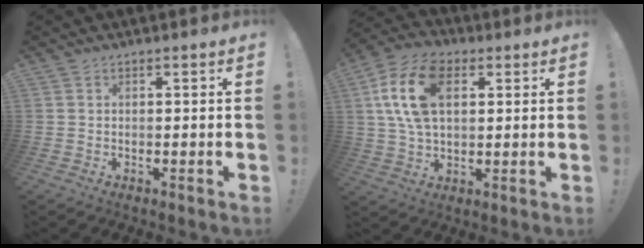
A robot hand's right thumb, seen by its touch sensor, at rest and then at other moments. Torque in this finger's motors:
{"motor_torque": [1.78, 1.83, 0.18, 0.16, 0.39]}